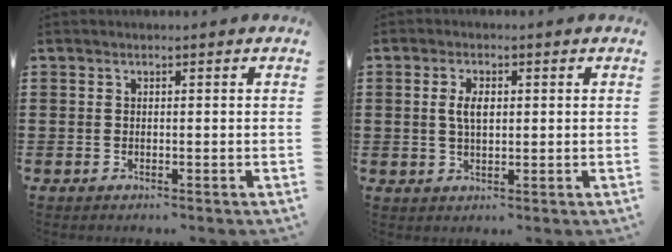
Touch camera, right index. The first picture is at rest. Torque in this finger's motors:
{"motor_torque": [0.40, -0.37, 0.08, 0.07]}